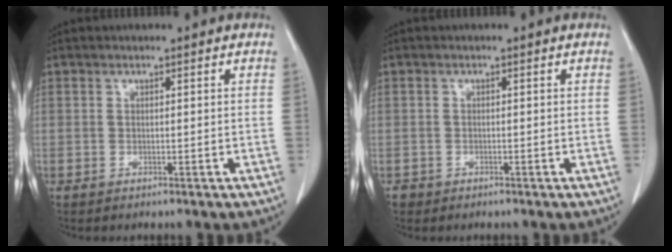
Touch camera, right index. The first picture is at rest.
{"total": 1.8, "force": [-0.8, 1.5, 0.2], "torque": [-0.006, 0.004, -0.013]}